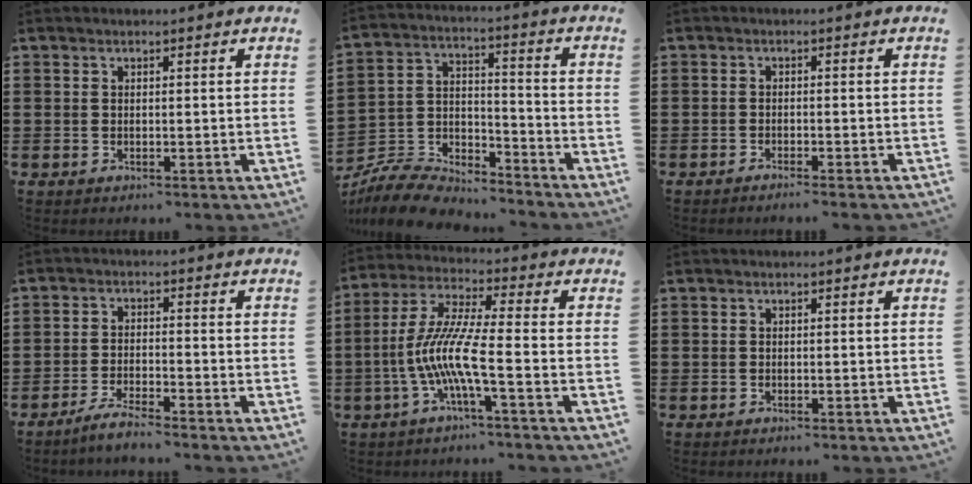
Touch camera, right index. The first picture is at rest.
{"total": 8.7, "force": [-8.2, 2.1, 1.8], "torque": [-0.048, 0.014, -0.166]}
{"total": 1.3, "force": [-1.2, -0.2, 0.4], "torque": [-0.006, 0.000, -0.023]}
{"total": 1.7, "force": [-1.6, 0.0, 0.3], "torque": [-0.009, 0.001, -0.032]}
{"total": 9.6, "force": [-3.5, 0.7, 8.9], "torque": [-0.210, -0.020, -0.078]}
{"total": 0.0}